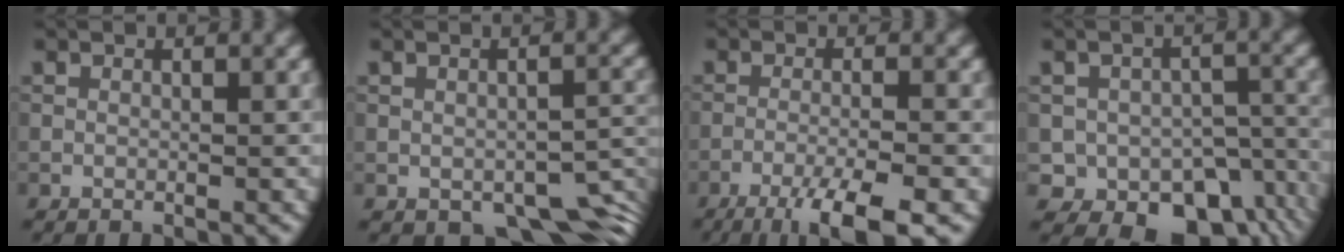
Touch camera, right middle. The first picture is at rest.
{"total": 5.8, "force": [-3.1, 3.0, 3.9], "torque": [-0.041, -0.019, -0.030]}
{"total": 6.6, "force": [-4.2, 1.1, 4.9], "torque": [-0.072, 0.000, -0.075]}
{"total": 8.8, "force": [-3.8, 6.2, 5.0], "torque": [-0.063, -0.033, -0.038]}